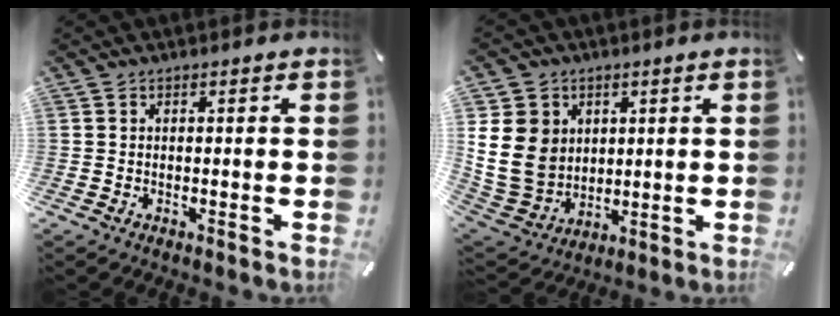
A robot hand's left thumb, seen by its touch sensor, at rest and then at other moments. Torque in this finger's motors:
{"motor_torque": [0.50, 0.56, 0.85, -0.69, 0.36]}